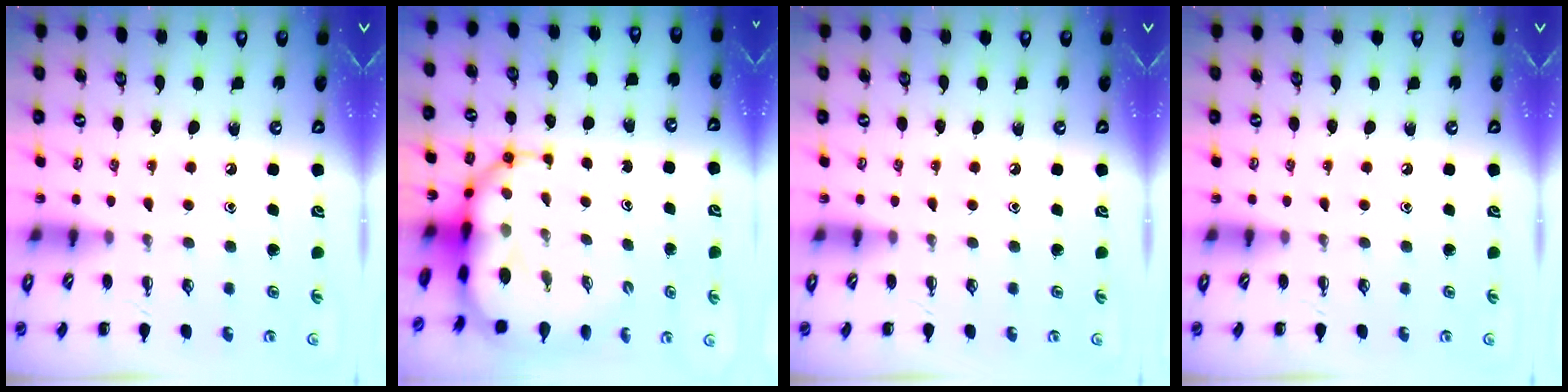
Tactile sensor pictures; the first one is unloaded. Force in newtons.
{"total": 10.3, "press": 9.9, "slide": 2.8}
{"total": 0.0}
{"total": 0.0}